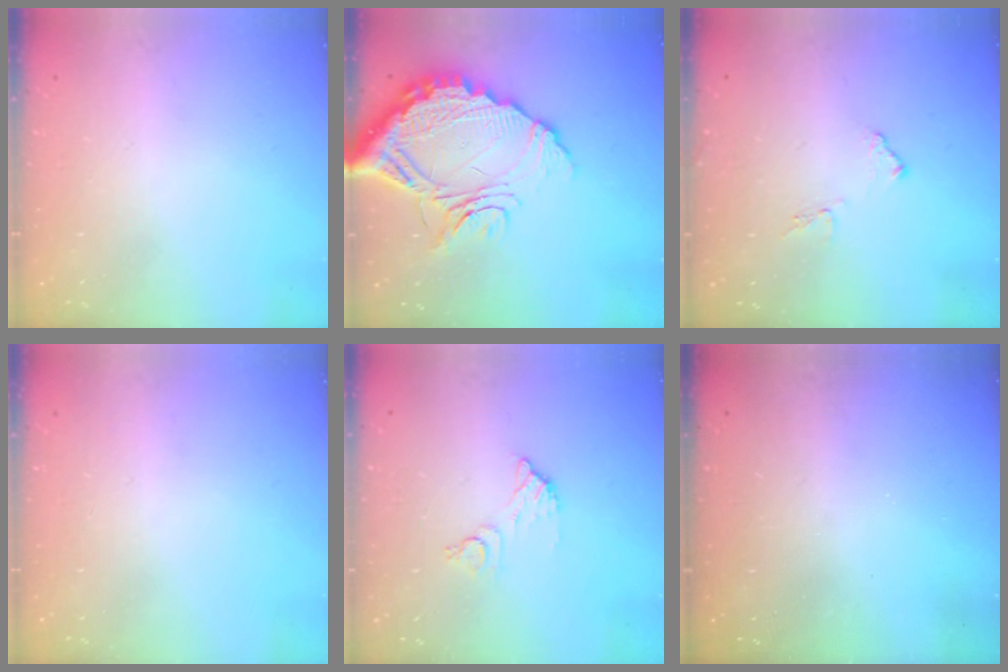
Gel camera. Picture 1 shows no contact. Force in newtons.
{"total": 19.6, "press": 19.5, "slide": 1.7}
{"total": 8.0, "press": 8.0, "slide": 0.4}
{"total": 0.0}
{"total": 6.8, "press": 6.8, "slide": 0.3}
{"total": 3.2, "press": 3.2, "slide": 0.1}